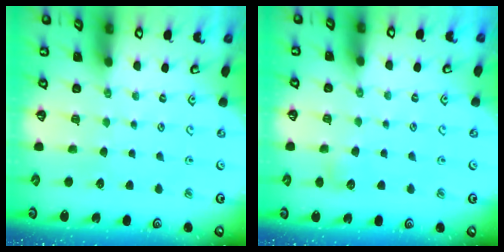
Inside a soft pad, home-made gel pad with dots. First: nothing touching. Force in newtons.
{"total": 5.3, "press": 5.3, "slide": 0.6}